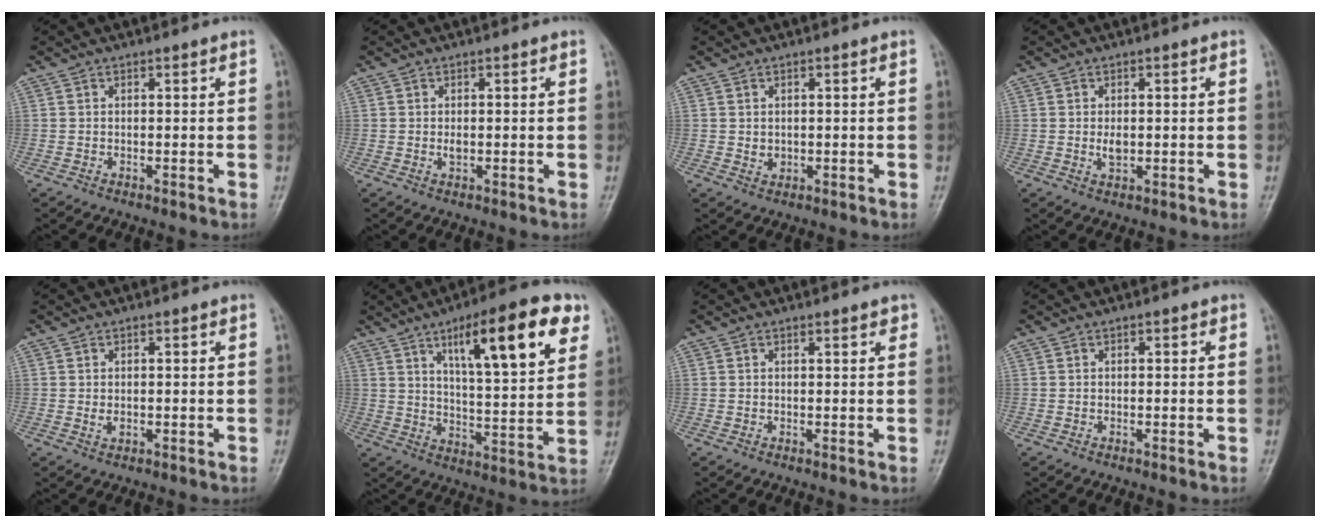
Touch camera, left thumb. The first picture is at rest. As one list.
[{"total": 1.7, "force": [-0.1, 1.1, 1.3], "torque": [-0.016, 0.000, -0.004]}, {"total": 2.0, "force": [0.0, 1.7, 1.1], "torque": [-0.008, 0.000, 0.005]}, {"total": 2.8, "force": [-0.1, 1.8, 2.1], "torque": [-0.028, -0.003, -0.001]}, {"total": 1.8, "force": [-0.1, 1.3, 1.3], "torque": [-0.015, 0.002, 0.000]}, {"total": 19.5, "force": [9.1, 5.6, 16.3], "torque": [-0.211, -0.027, 0.136]}, {"total": 1.2, "force": [0.7, 0.5, 0.8], "torque": [-0.006, -0.001, 0.007]}, {"total": 0.9, "force": [0.1, 0.6, 0.7], "torque": [0.000, 0.003, -0.003]}]